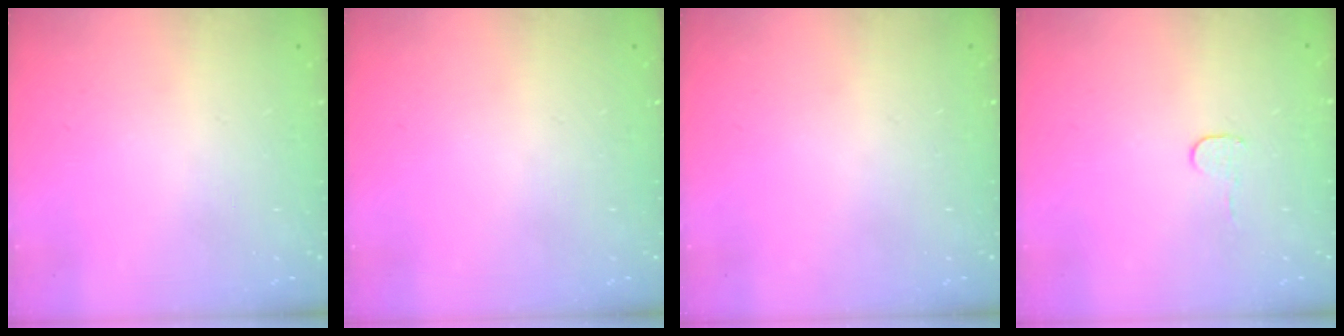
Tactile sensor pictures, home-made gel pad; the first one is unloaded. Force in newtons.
{"total": 0.0}
{"total": 0.0}
{"total": 3.7, "press": 3.7, "slide": 0.3}